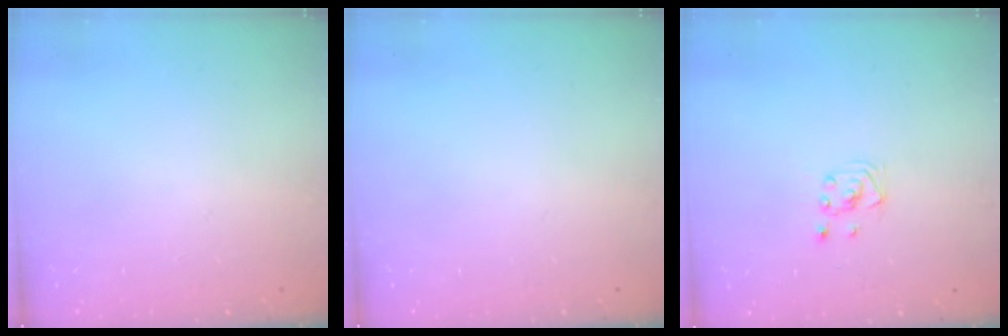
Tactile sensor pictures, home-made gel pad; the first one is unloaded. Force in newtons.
{"total": 0.0}
{"total": 2.0, "press": 2.0, "slide": 0.1}